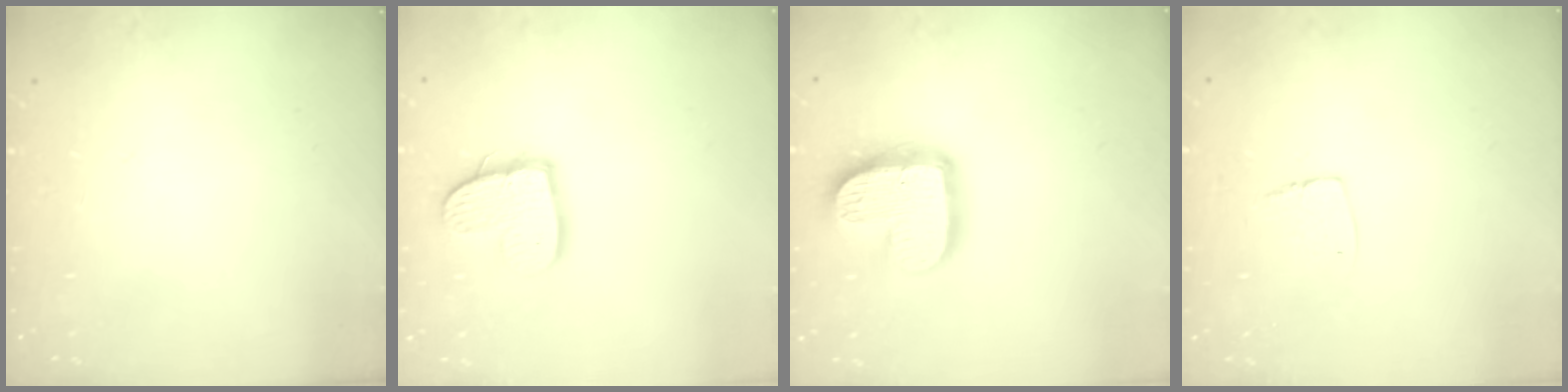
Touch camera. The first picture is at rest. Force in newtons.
{"total": 12.5, "press": 12.4, "slide": 1.1}
{"total": 17.1, "press": 17.1, "slide": 1.4}
{"total": 5.6, "press": 5.6, "slide": 0.4}